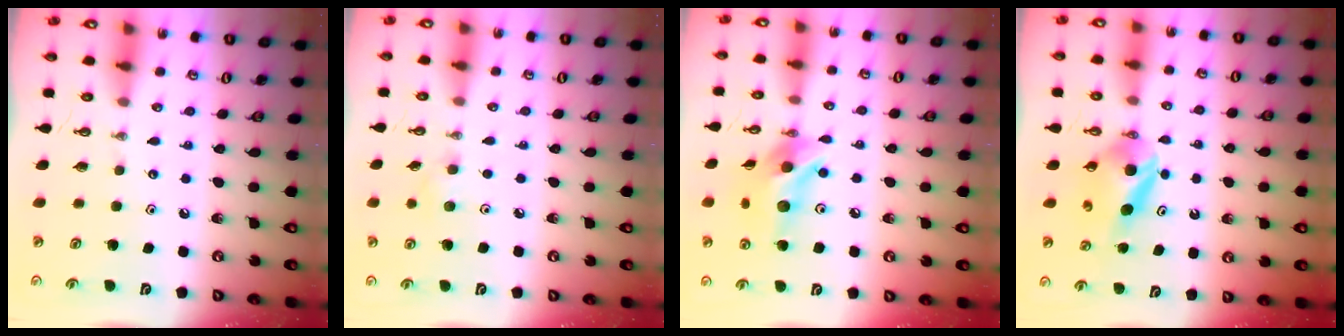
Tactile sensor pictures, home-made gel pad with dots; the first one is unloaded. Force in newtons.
{"total": 5.8, "press": 5.4, "slide": 2.0}
{"total": 13.1, "press": 13.1, "slide": 0.8}
{"total": 5.6, "press": 5.5, "slide": 1.1}